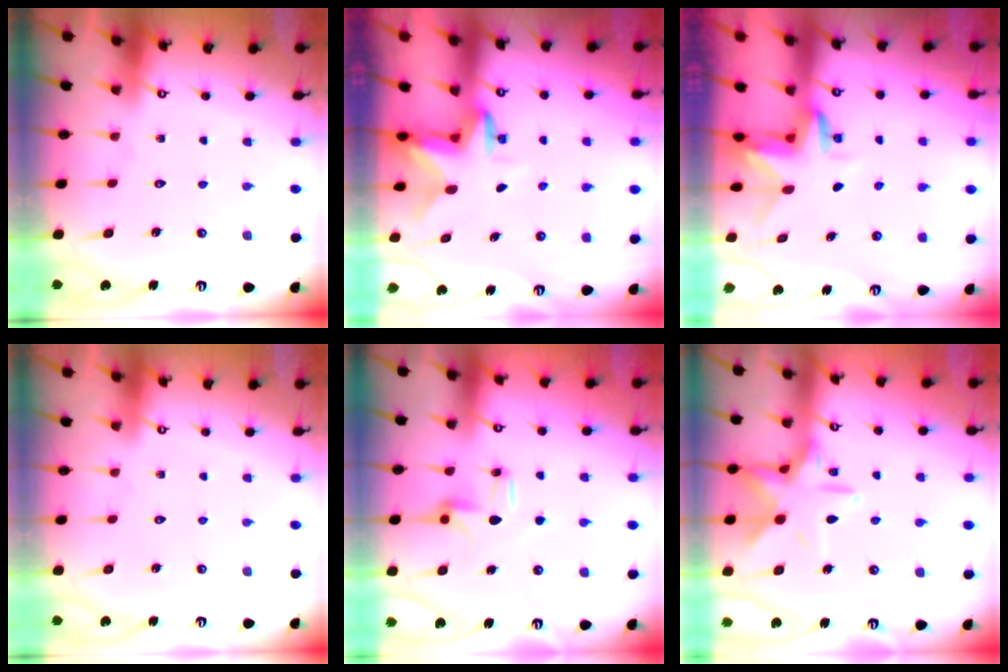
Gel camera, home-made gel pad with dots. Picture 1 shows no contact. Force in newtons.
{"total": 2.8, "press": 2.7, "slide": 0.5}
{"total": 2.9, "press": 2.9, "slide": 0.2}
{"total": 0.0}
{"total": 8.0, "press": 8.0, "slide": 0.5}
{"total": 14.5, "press": 14.4, "slide": 1.0}